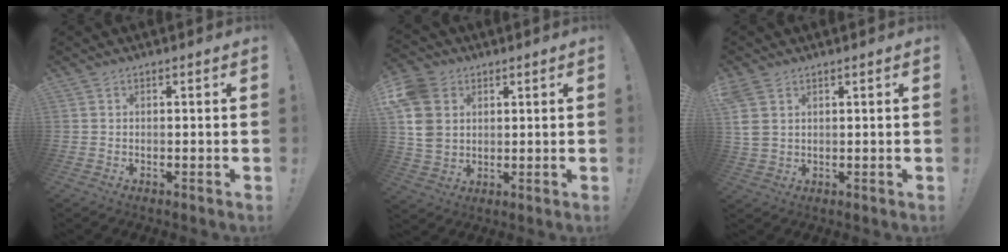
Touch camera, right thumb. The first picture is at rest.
{"total": 12.2, "force": [3.3, 10.0, 6.0], "torque": [-0.124, -0.011, 0.069]}
{"total": 5.6, "force": [2.5, 3.8, 3.3], "torque": [-0.064, -0.003, 0.052]}